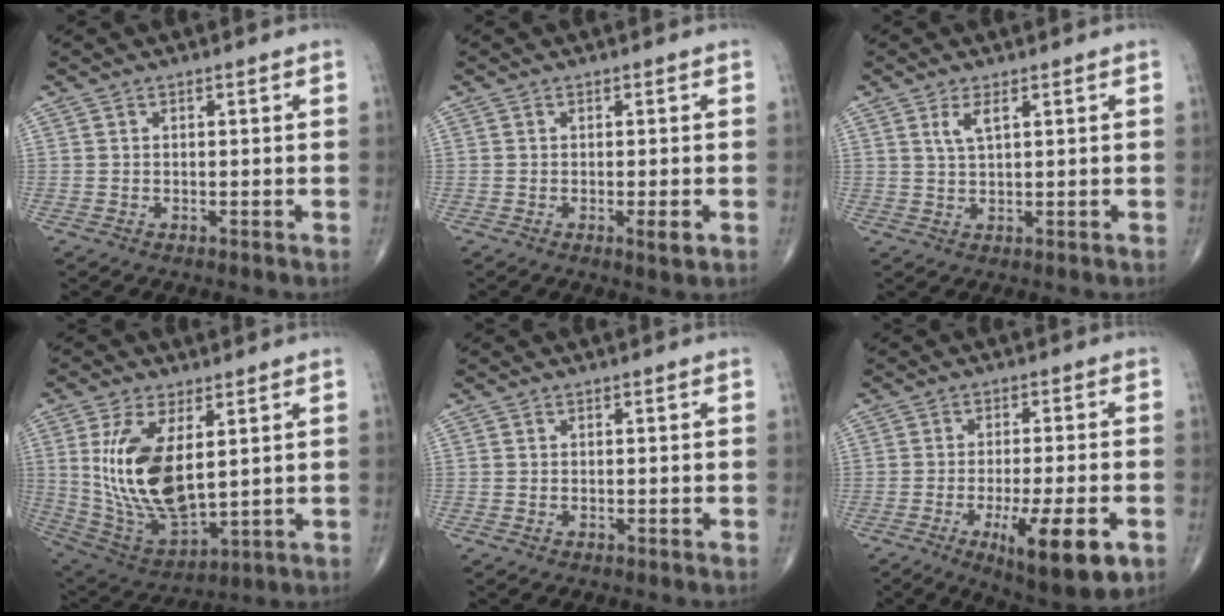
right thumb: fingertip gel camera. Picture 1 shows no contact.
{"total": 2.7, "force": [-0.8, 0.4, 2.5], "torque": [-0.038, -0.006, -0.012]}
{"total": 2.8, "force": [1.4, 0.8, 2.4], "torque": [-0.051, -0.003, 0.032]}
{"total": 17.3, "force": [3.4, 8.2, 14.8], "torque": [-0.285, -0.023, 0.086]}
{"total": 0.0}
{"total": 13.1, "force": [-5.0, 3.3, 11.7], "torque": [-0.178, -0.006, -0.068]}